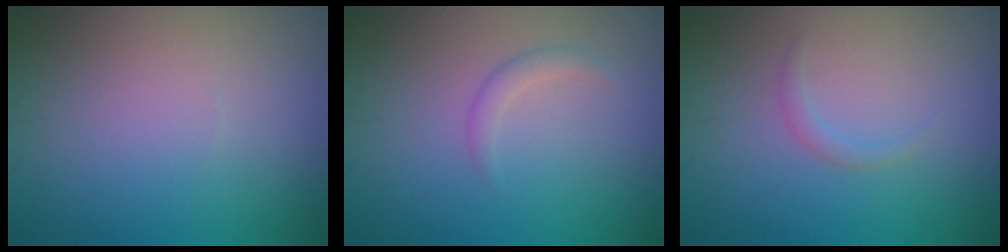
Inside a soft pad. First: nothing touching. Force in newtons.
{"total": 1.2, "press": 1.2, "slide": 0.1}
{"total": 0.9, "press": 0.9, "slide": 0.1}